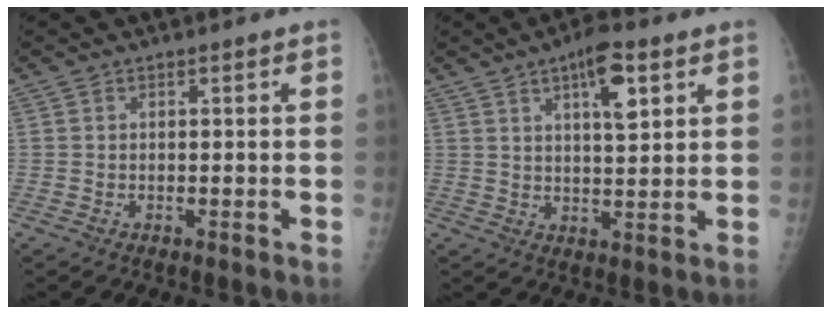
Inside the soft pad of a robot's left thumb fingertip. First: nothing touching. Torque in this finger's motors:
{"motor_torque": [0.03, 0.38, 0.00, -0.06, 0.14]}